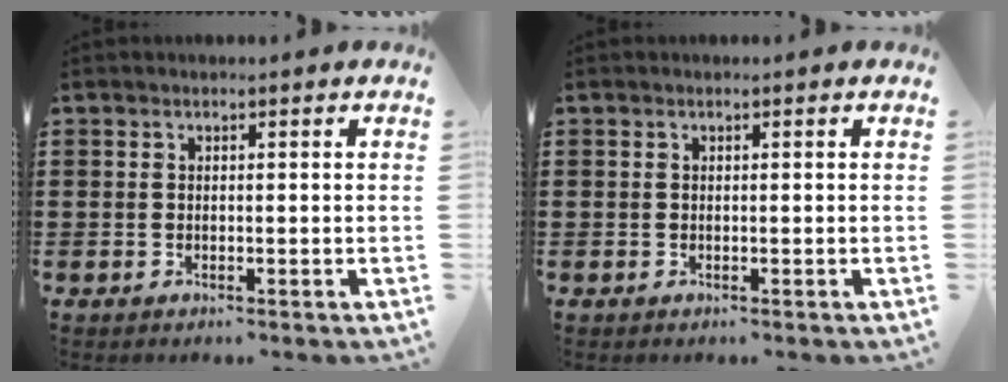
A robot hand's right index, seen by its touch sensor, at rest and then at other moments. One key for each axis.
{"total": 0.0}